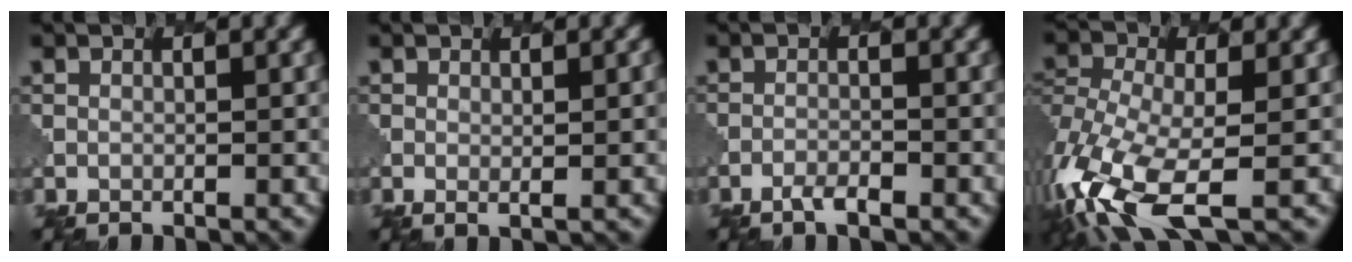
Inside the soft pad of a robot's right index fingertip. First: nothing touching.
{"total": 1.6, "force": [0.5, 0.4, 1.4], "torque": [-0.016, -0.003, 0.011]}
{"total": 1.4, "force": [-1.1, 0.3, 0.8], "torque": [-0.017, 0.001, -0.022]}
{"total": 9.4, "force": [-4.4, 3.8, 7.3], "torque": [-0.171, -0.018, -0.090]}